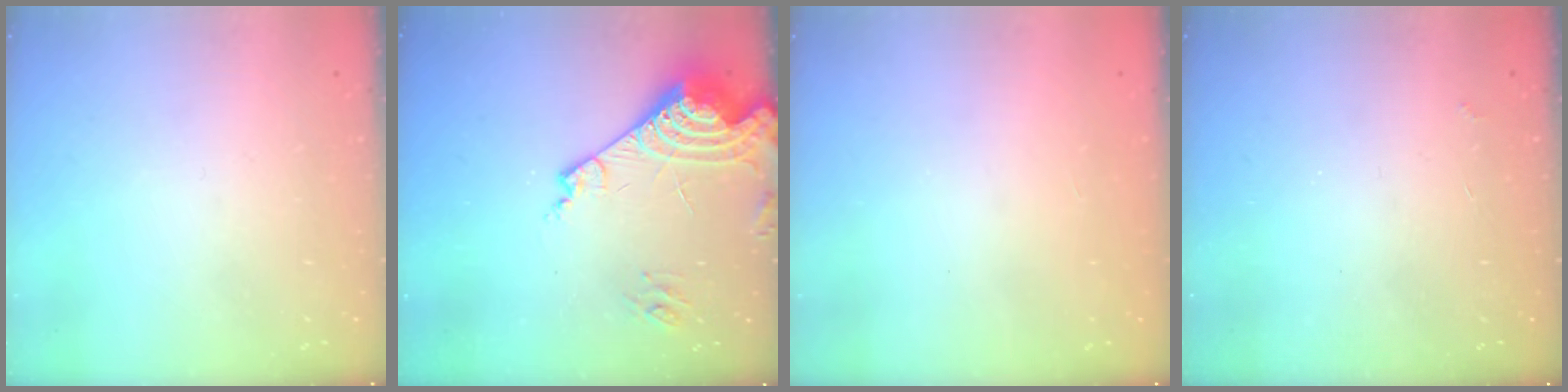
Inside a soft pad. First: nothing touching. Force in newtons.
{"total": 14.9, "press": 14.8, "slide": 1.5}
{"total": 1.2, "press": 1.1, "slide": 0.5}
{"total": 2.7, "press": 2.7, "slide": 0.5}